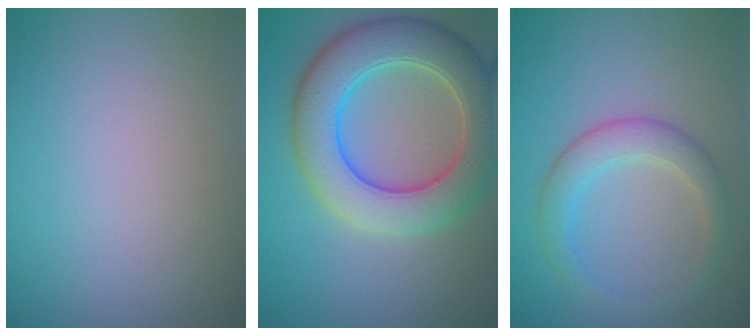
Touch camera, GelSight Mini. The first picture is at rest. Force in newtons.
{"total": 8.5, "press": 8.4, "slide": 0.5}
{"total": 3.0, "press": 3.0, "slide": 0.1}